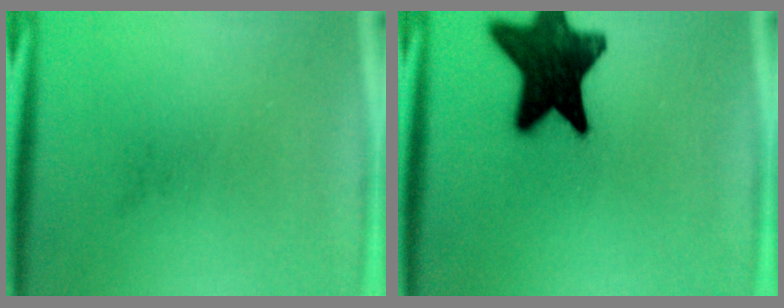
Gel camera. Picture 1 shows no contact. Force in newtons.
{"total": 18.0}